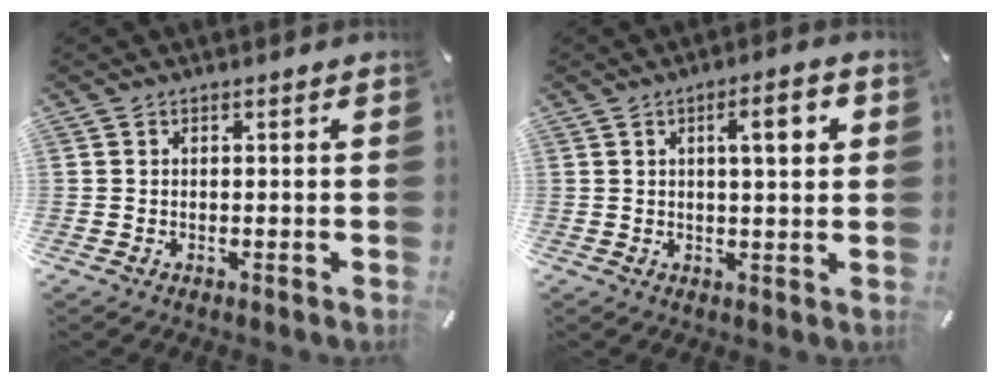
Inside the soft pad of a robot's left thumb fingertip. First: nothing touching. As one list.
[{"total": 7.2, "force": [2.3, 1.8, 6.6], "torque": [-0.102, -0.006, 0.028]}]